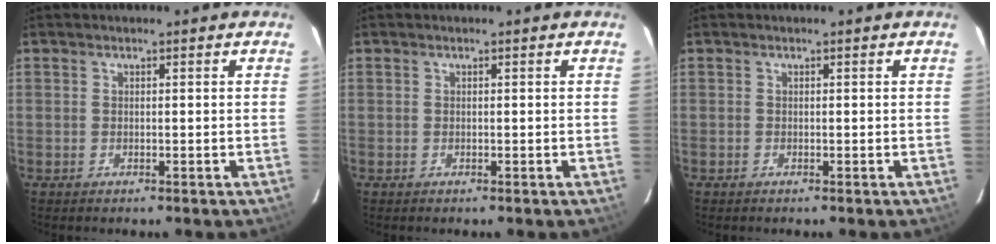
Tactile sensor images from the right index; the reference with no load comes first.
{"total": 0.0}
{"total": 0.0}